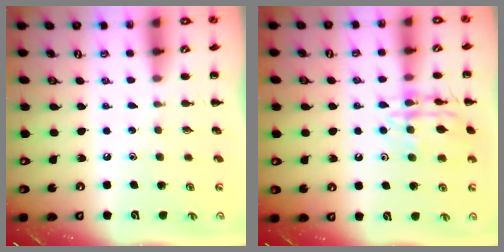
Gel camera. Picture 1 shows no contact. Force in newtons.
{"total": 13.5, "press": 13.5, "slide": 0.9}